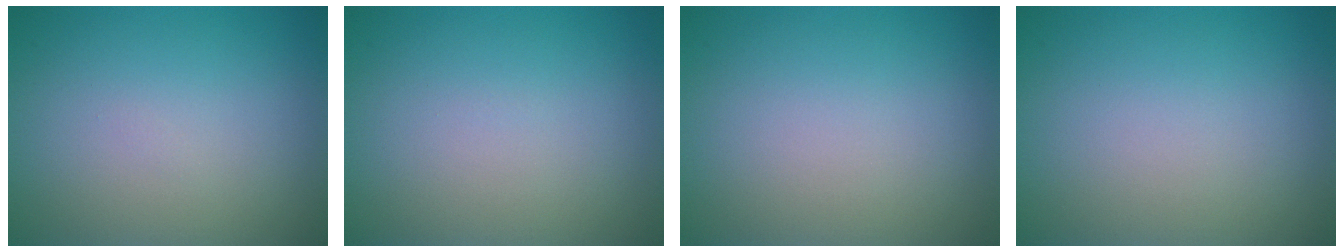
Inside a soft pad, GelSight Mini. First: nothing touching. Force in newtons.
{"total": 0.0}
{"total": 0.0}
{"total": 0.0}